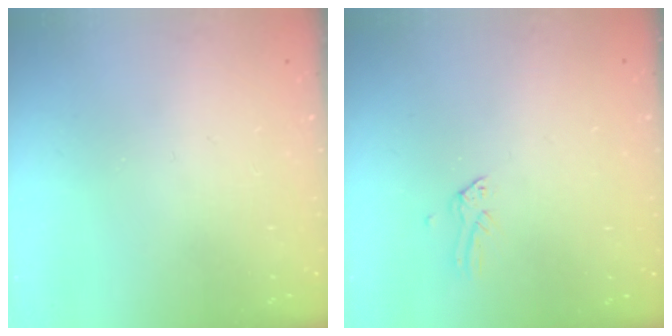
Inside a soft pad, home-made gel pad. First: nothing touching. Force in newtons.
{"total": 0.0}